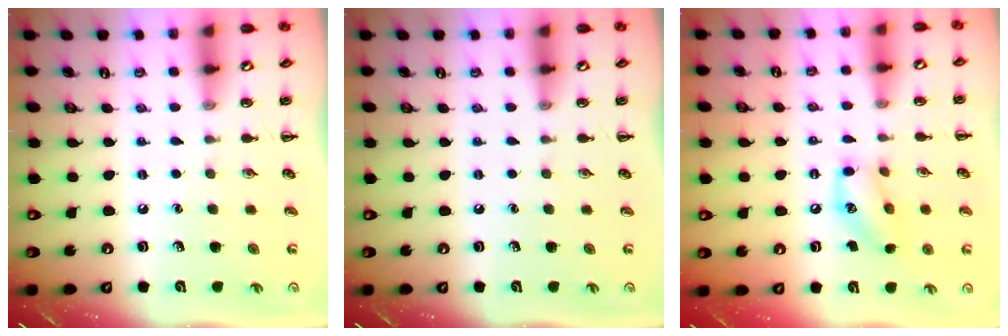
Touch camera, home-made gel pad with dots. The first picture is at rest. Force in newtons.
{"total": 0.0}
{"total": 11.1, "press": 11.0, "slide": 1.4}